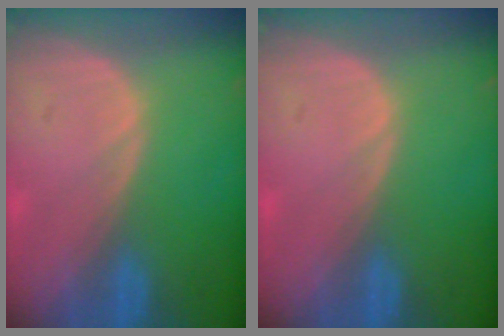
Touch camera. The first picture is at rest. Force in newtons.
{"total": 0.0}